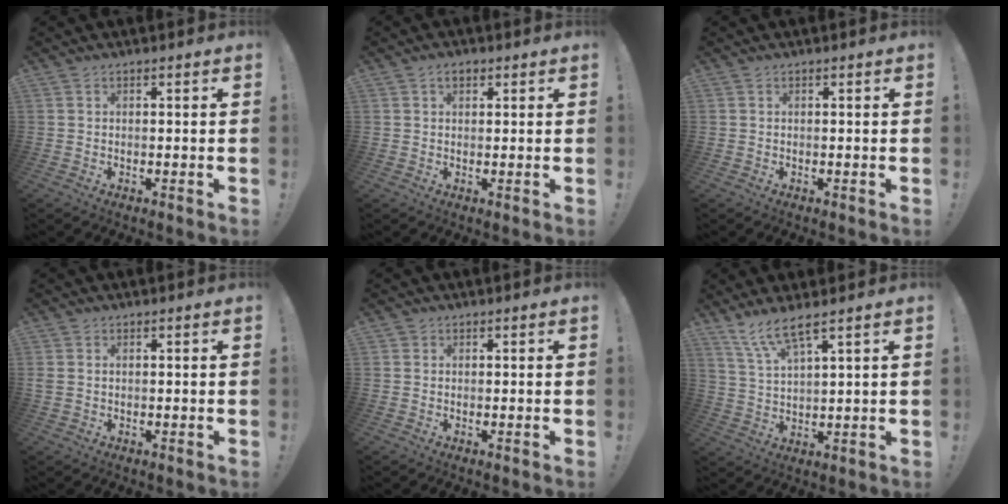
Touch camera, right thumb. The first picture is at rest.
{"total": 2.5, "force": [1.3, 1.5, 1.5], "torque": [-0.016, -0.001, 0.021]}
{"total": 0.0}
{"total": 1.3, "force": [0.4, 1.0, 0.7], "torque": [-0.019, 0.004, 0.009]}
{"total": 0.7, "force": [0.3, 0.7, 0.0], "torque": [0.007, -0.002, 0.004]}
{"total": 7.8, "force": [5.9, 1.3, 4.9], "torque": [-0.098, -0.027, 0.108]}